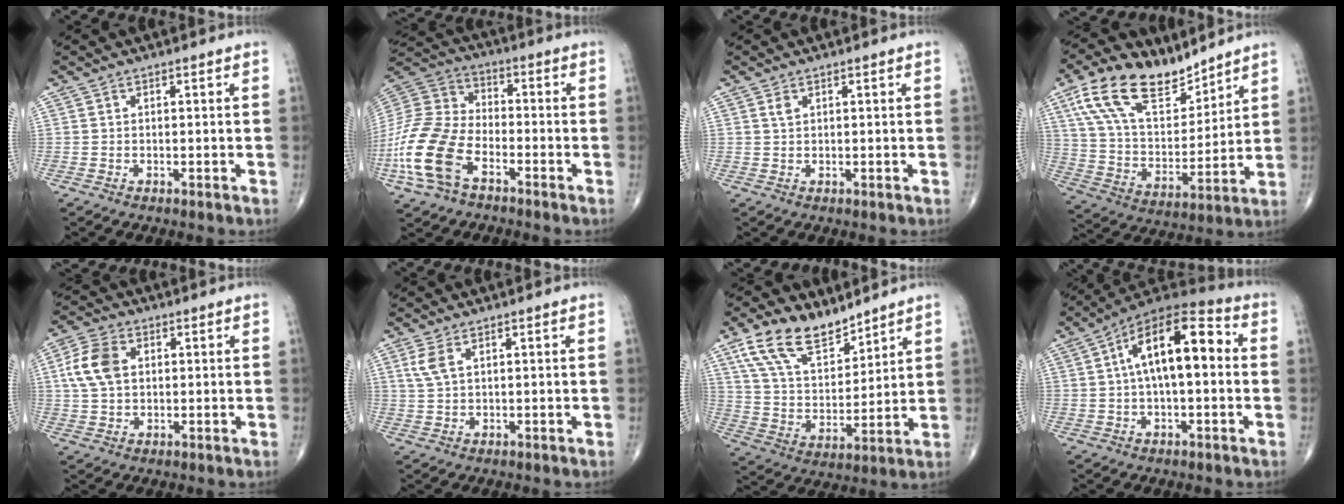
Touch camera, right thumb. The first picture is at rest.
{"total": 16.9, "force": [-7.3, 9.7, 11.7], "torque": [-0.253, 0.036, -0.151]}
{"total": 1.1, "force": [0.6, 0.6, 0.7], "torque": [-0.014, 0.004, 0.012]}
{"total": 17.7, "force": [11.9, 8.3, 10.1], "torque": [-0.154, -0.051, 0.230]}
{"total": 8.4, "force": [1.6, 5.7, 6.0], "torque": [-0.122, 0.009, 0.030]}
{"total": 3.2, "force": [1.4, 1.3, 2.5], "torque": [-0.065, 0.006, 0.037]}
{"total": 13.8, "force": [9.9, 6.4, 7.1], "torque": [-0.110, -0.050, 0.199]}
{"total": 15.7, "force": [2.0, 6.9, 14.0], "torque": [-0.220, 0.044, 0.023]}